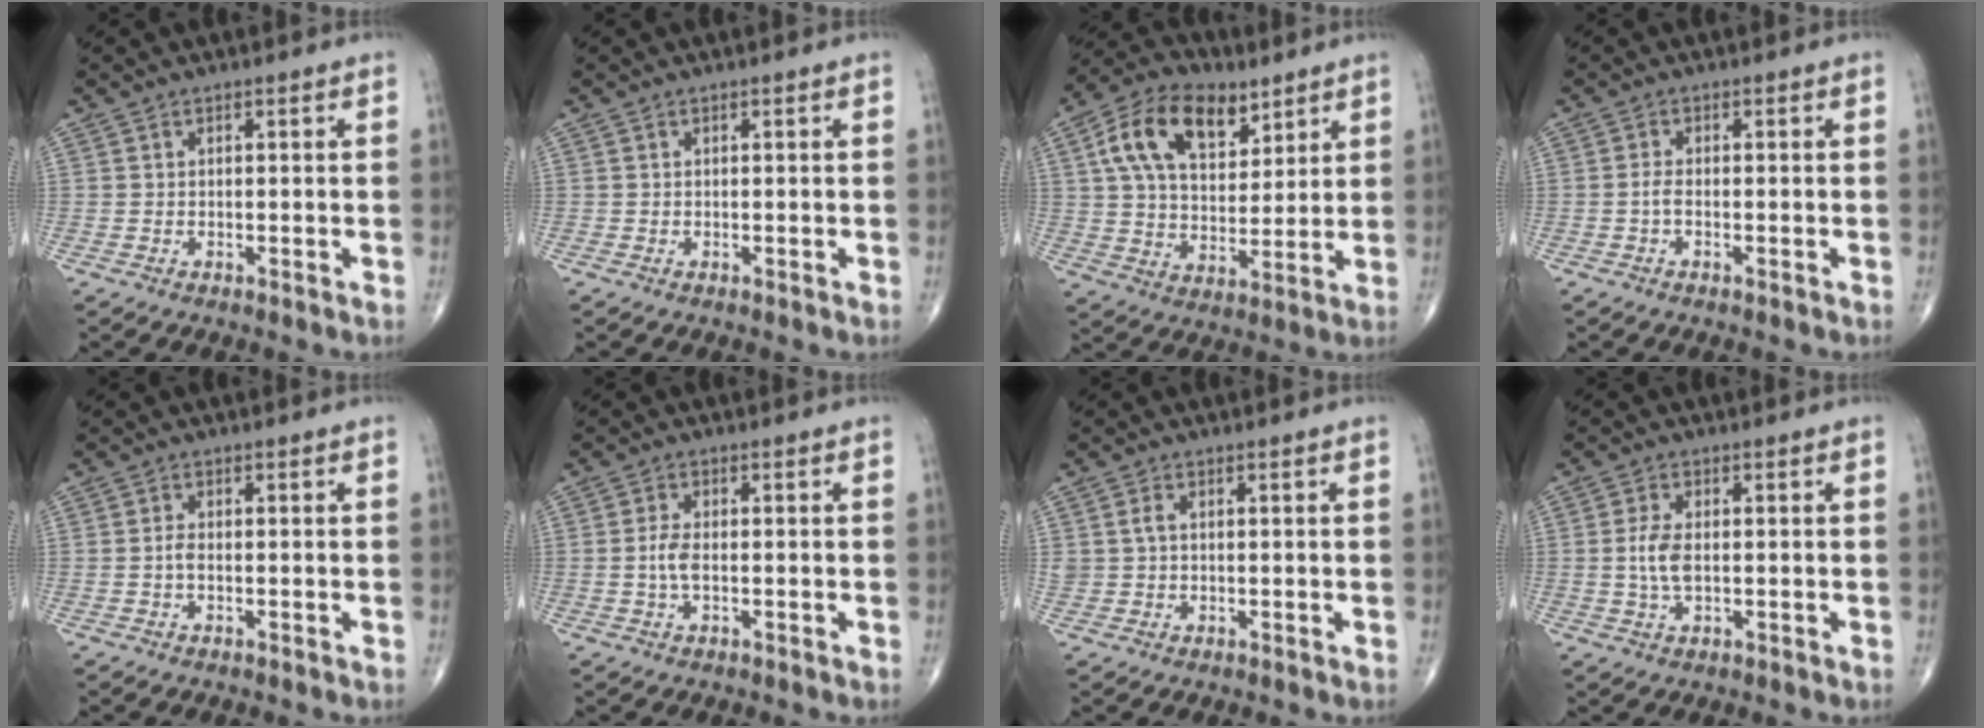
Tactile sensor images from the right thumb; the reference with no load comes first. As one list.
[{"total": 0.0}, {"total": 16.6, "force": [7.6, 9.8, 11.1], "torque": [-0.167, -0.011, 0.136]}, {"total": 1.6, "force": [-0.5, 0.5, 1.4], "torque": [-0.031, 0.002, -0.013]}, {"total": 1.2, "force": [-0.4, 0.5, 1.1], "torque": [-0.018, 0.001, -0.009]}, {"total": 3.0, "force": [-0.5, 1.3, 2.6], "torque": [-0.059, 0.006, -0.012]}, {"total": 2.1, "force": [0.3, 1.5, 1.5], "torque": [-0.033, 0.003, 0.006]}, {"total": 4.5, "force": [-0.2, 2.1, 3.9], "torque": [-0.088, 0.001, -0.006]}]